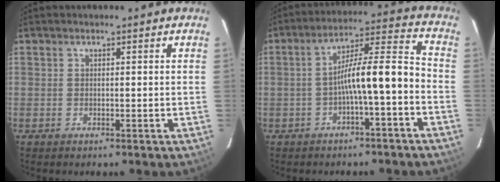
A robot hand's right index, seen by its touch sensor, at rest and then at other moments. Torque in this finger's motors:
{"motor_torque": [1.21, -0.62, 0.83, 0.16]}